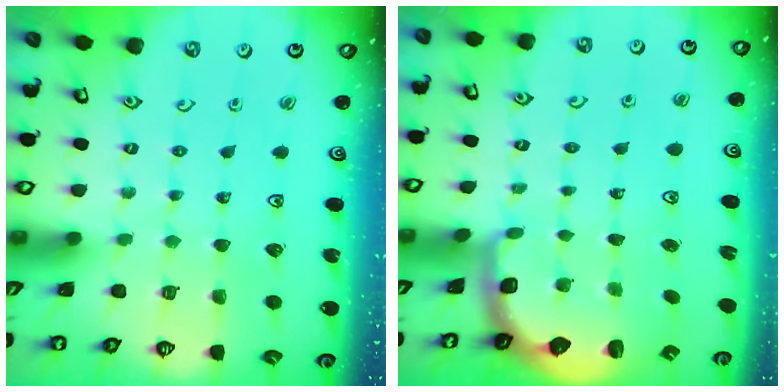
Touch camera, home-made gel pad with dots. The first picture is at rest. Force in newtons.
{"total": 2.6, "press": 2.0, "slide": 1.7}